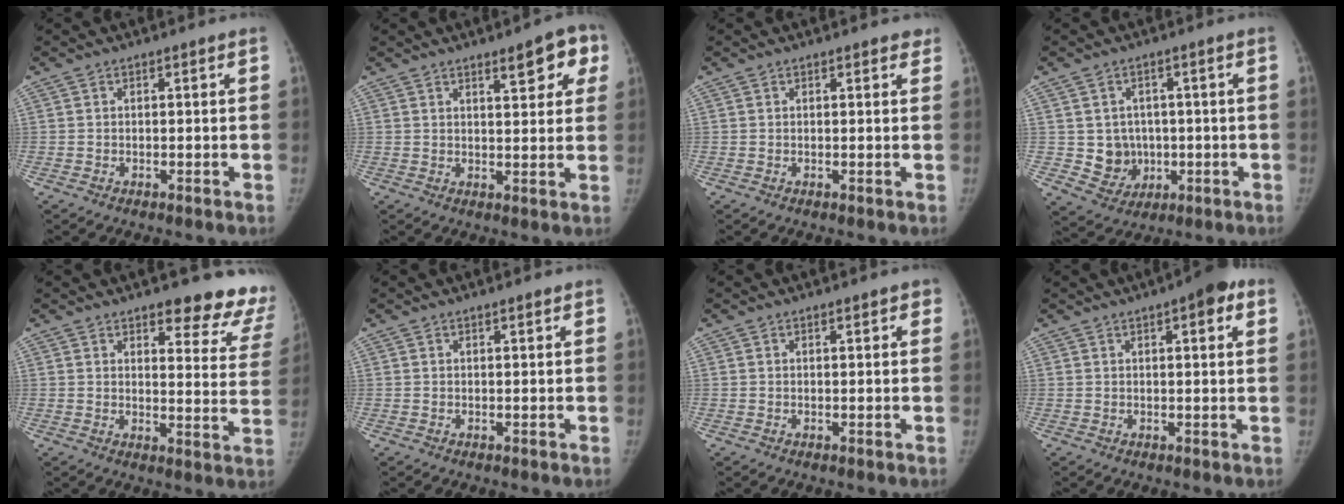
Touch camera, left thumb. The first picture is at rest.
{"total": 7.6, "force": [3.9, 2.7, 5.9], "torque": [-0.046, -0.011, 0.046]}
{"total": 1.1, "force": [0.8, 0.6, 0.3], "torque": [0.010, -0.002, 0.003]}
{"total": 7.1, "force": [-0.4, 6.6, 2.6], "torque": [-0.005, 0.006, 0.008]}
{"total": 15.3, "force": [13.4, 4.6, 5.7], "torque": [-0.012, -0.102, 0.135]}
{"total": 0.7, "force": [0.5, 0.2, 0.4], "torque": [-0.007, -0.002, 0.008]}
{"total": 1.7, "force": [1.1, 0.6, 1.2], "torque": [-0.010, -0.002, 0.011]}
{"total": 6.4, "force": [3.1, 1.8, 5.4], "torque": [-0.060, -0.001, 0.033]}